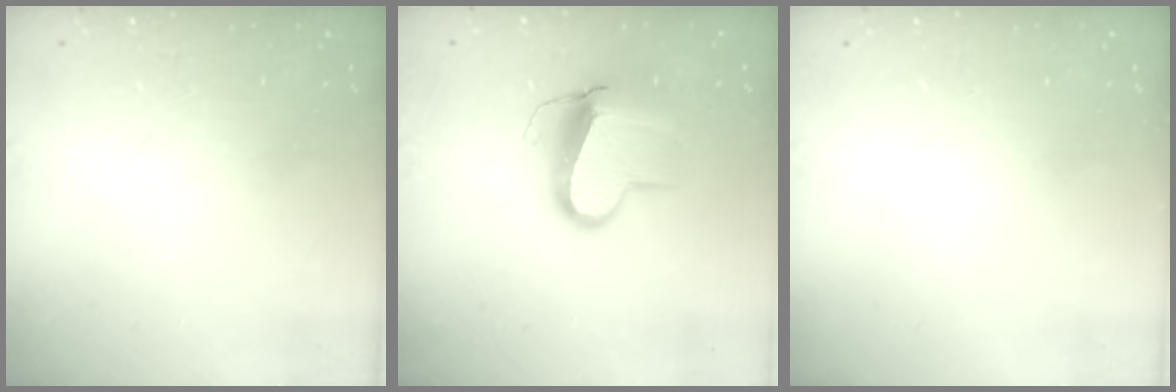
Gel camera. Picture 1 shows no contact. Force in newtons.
{"total": 12.0, "press": 11.9, "slide": 1.2}
{"total": 0.0}